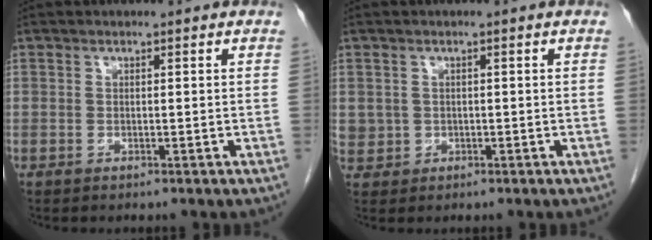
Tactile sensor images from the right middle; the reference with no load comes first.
{"total": 2.5, "force": [0.2, 2.5, 0.4], "torque": [-0.001, 0.005, 0.014]}